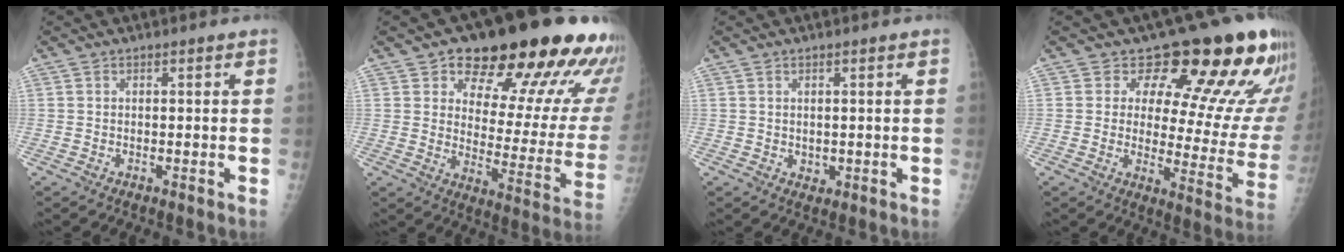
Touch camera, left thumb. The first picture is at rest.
{"total": 23.8, "force": [15.6, 9.8, 15.0], "torque": [-0.144, -0.075, 0.205]}
{"total": 1.5, "force": [0.3, 1.3, 0.6], "torque": [-0.005, -0.004, 0.010]}
{"total": 19.1, "force": [13.4, 7.9, 11.2], "torque": [-0.083, -0.083, 0.155]}